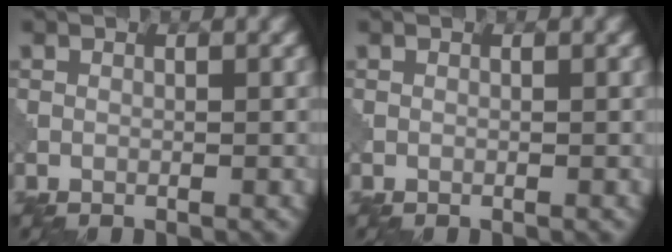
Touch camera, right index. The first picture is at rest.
{"total": 0.0}